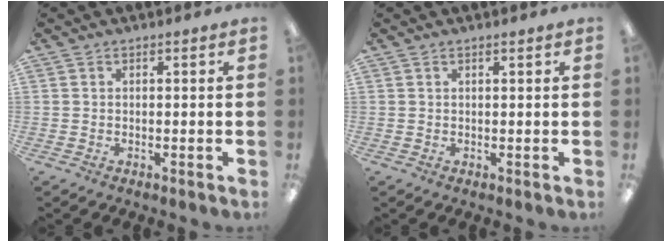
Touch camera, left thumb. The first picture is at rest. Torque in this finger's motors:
{"motor_torque": [-0.24, -0.10, -0.25, 0.07, 0.01]}